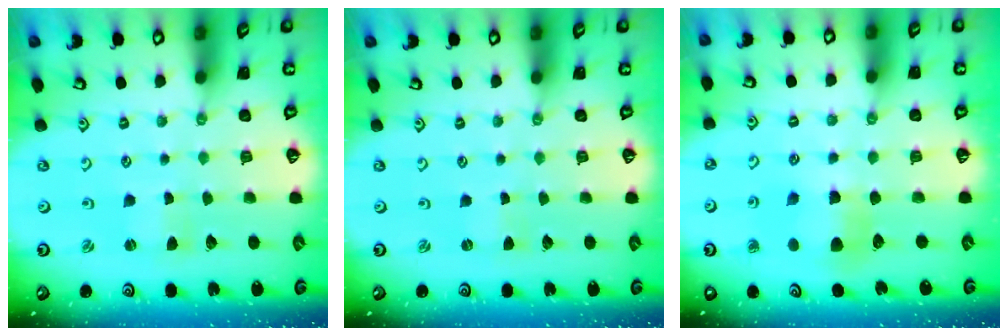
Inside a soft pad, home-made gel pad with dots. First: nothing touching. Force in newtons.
{"total": 0.0}
{"total": 6.1, "press": 6.1, "slide": 0.5}